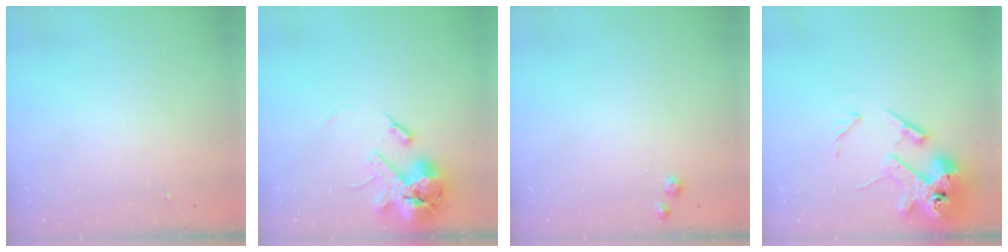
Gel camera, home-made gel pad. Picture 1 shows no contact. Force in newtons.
{"total": 14.6, "press": 14.4, "slide": 2.4}
{"total": 5.7, "press": 5.6, "slide": 0.9}
{"total": 15.7, "press": 15.5, "slide": 2.1}